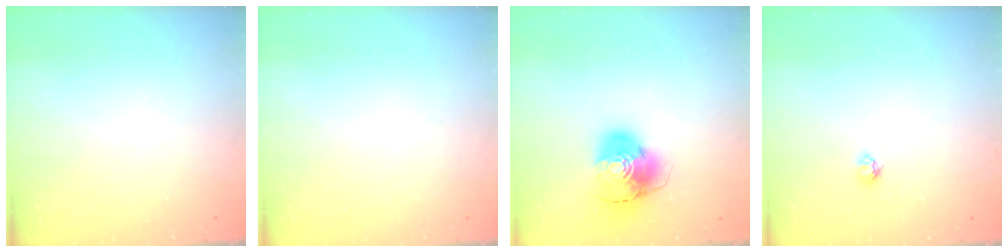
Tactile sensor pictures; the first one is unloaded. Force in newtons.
{"total": 0.0}
{"total": 9.9, "press": 9.8, "slide": 1.4}
{"total": 3.8, "press": 3.8, "slide": 0.5}